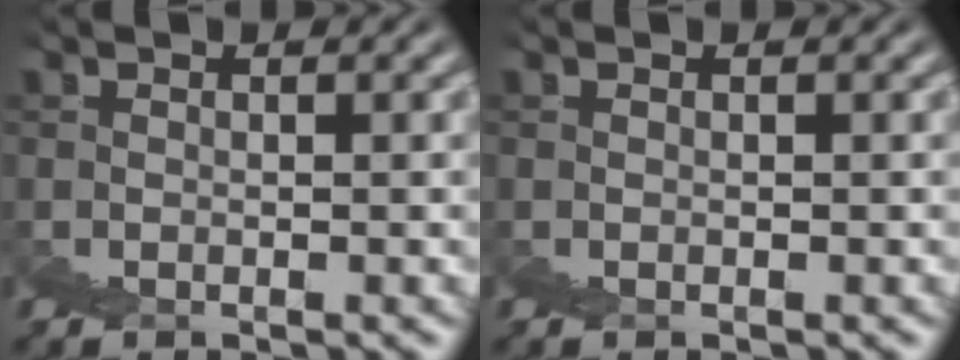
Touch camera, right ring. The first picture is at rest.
{"total": 0.0}